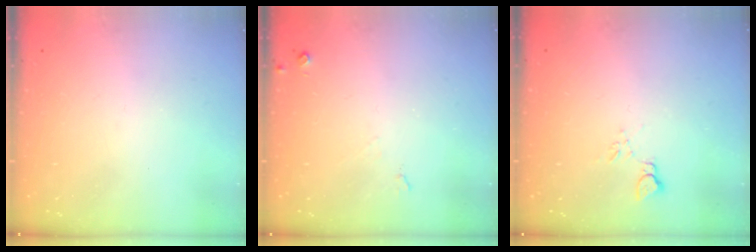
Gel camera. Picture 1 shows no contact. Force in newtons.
{"total": 3.5, "press": 3.4, "slide": 0.6}
{"total": 5.4, "press": 5.4, "slide": 0.7}